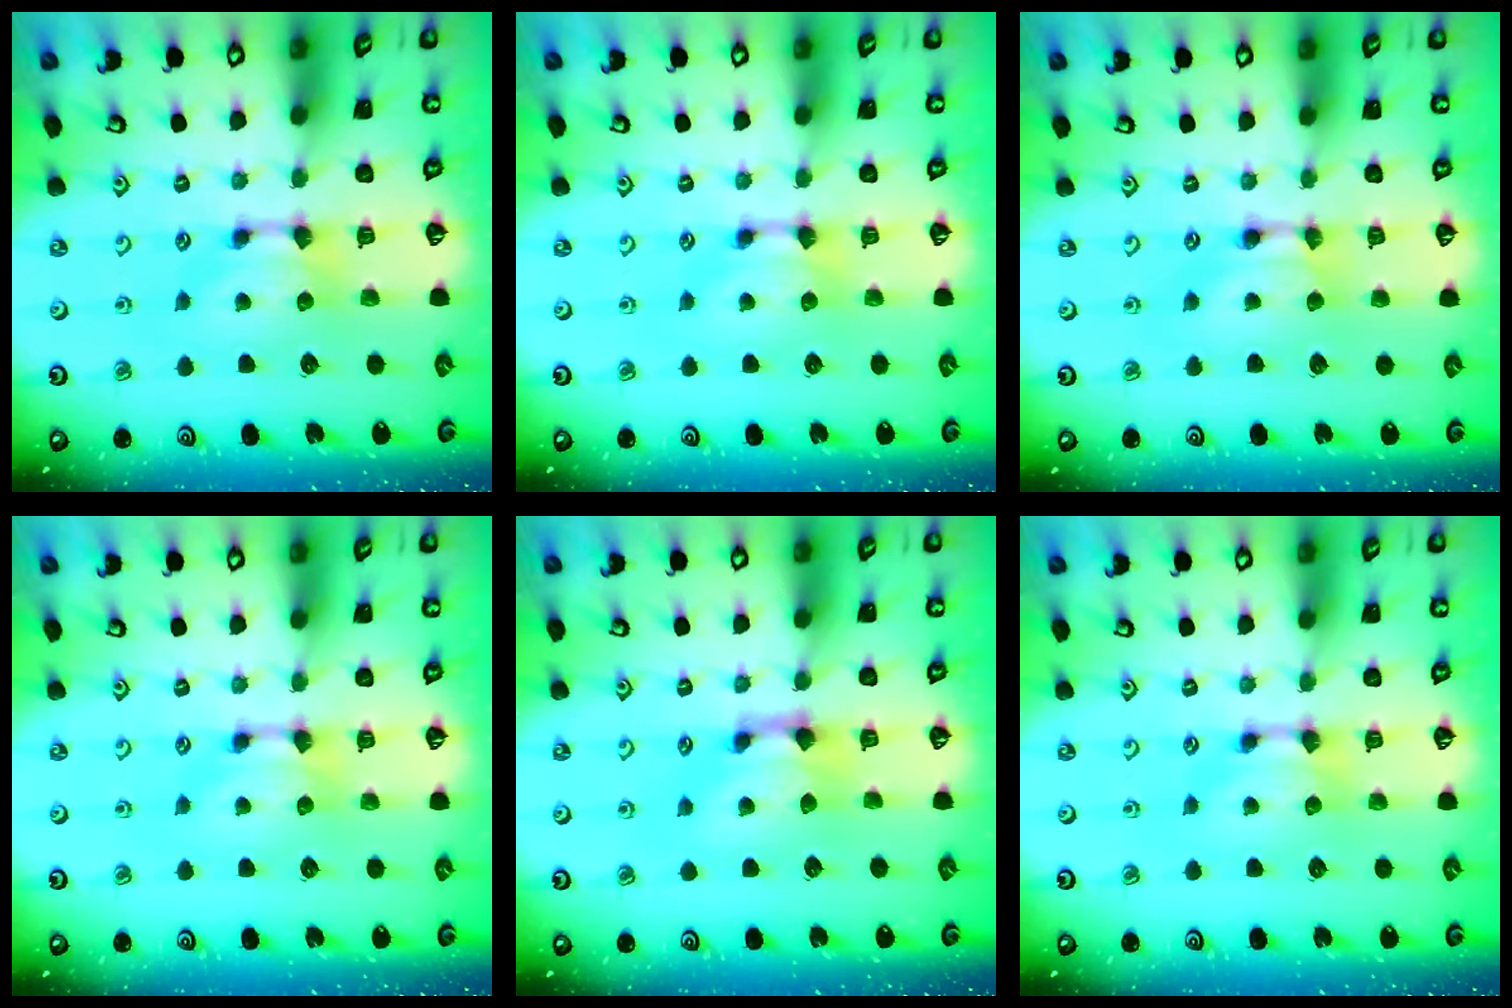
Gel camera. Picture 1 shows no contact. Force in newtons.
{"total": 0.0}
{"total": 1.7, "press": 1.7, "slide": 0.2}
{"total": 0.0}
{"total": 1.1, "press": 0.1, "slide": 1.1}
{"total": 0.0}